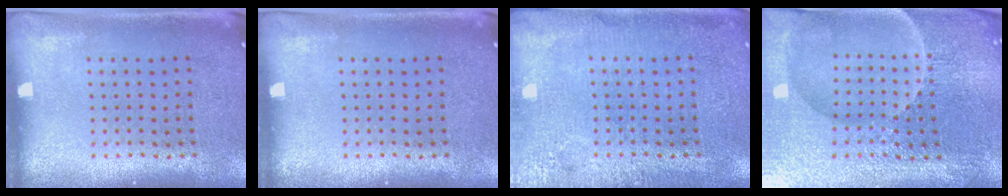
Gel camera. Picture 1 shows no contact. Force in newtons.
{"total": 0.0}
{"total": 3.8, "press": 3.8, "slide": 0.5}
{"total": 5.4, "press": 5.1, "slide": 1.7}